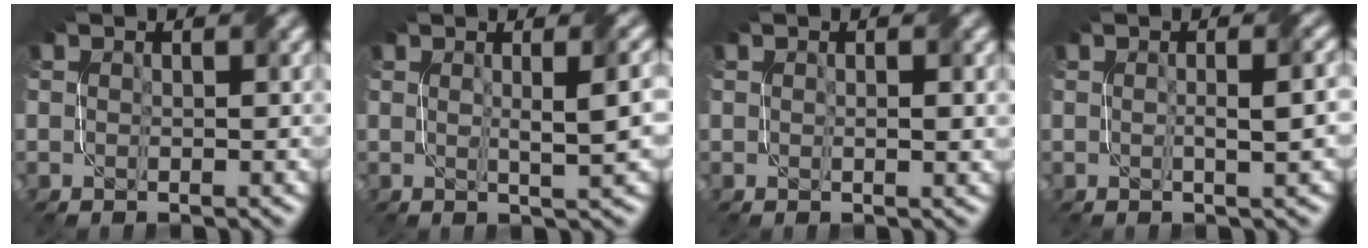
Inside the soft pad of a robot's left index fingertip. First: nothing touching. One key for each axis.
{"total": 3.5, "fx": 0.6, "fy": 0.8, "fz": 3.3, "tx": -0.043, "ty": 0.004, "tz": 0.010}
{"total": 1.0, "fx": 0.2, "fy": 0.3, "fz": 0.9, "tx": -0.017, "ty": -0.002, "tz": 0.006}
{"total": 2.4, "fx": 0.0, "fy": 0.5, "fz": 2.4, "tx": -0.033, "ty": 0.005, "tz": 0.000}